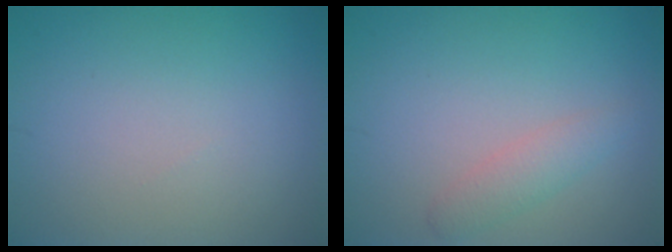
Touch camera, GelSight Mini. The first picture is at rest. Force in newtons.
{"total": 1.9, "press": 1.9, "slide": 0.0}